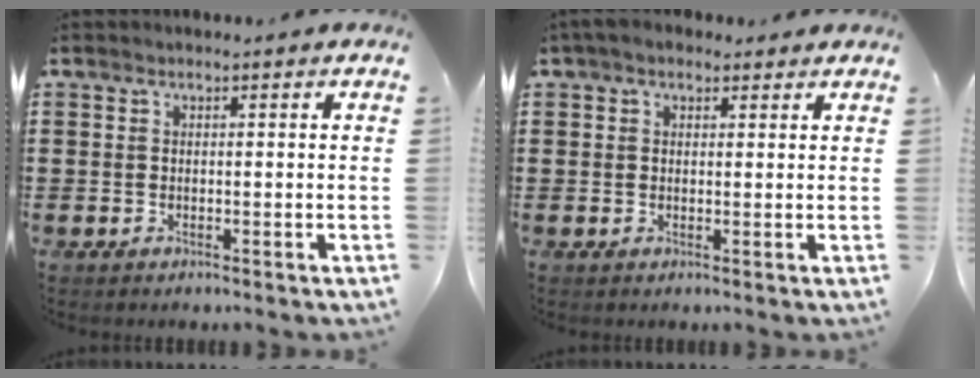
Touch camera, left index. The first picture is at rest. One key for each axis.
{"total": 2.6, "fx": 2.0, "fy": 1.3, "fz": 1.1, "tx": -0.028, "ty": 0.006, "tz": 0.037}